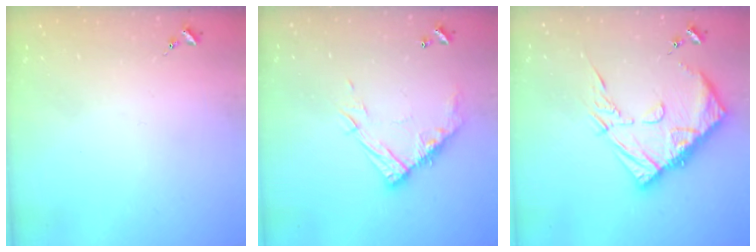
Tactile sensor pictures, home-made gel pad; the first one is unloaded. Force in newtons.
{"total": 13.1, "press": 13.1, "slide": 1.1}
{"total": 16.8, "press": 16.7, "slide": 1.7}